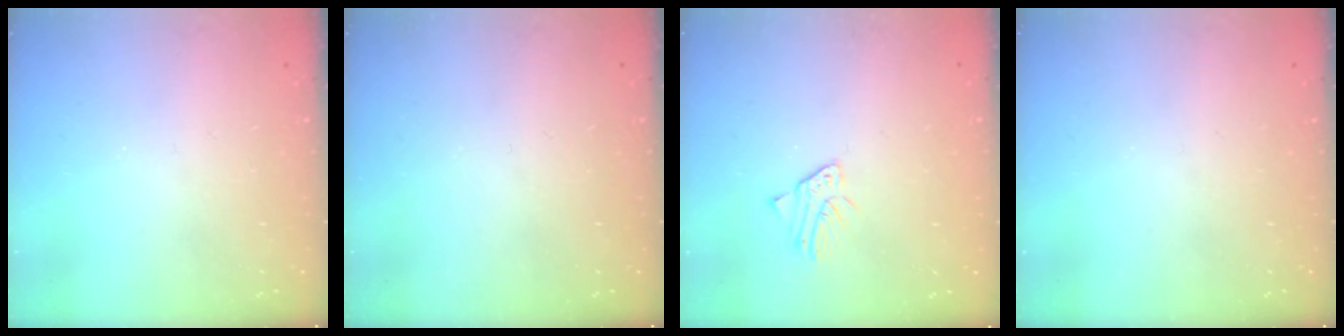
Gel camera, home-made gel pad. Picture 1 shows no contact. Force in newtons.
{"total": 0.0}
{"total": 1.5, "press": 1.5, "slide": 0.2}
{"total": 0.0}